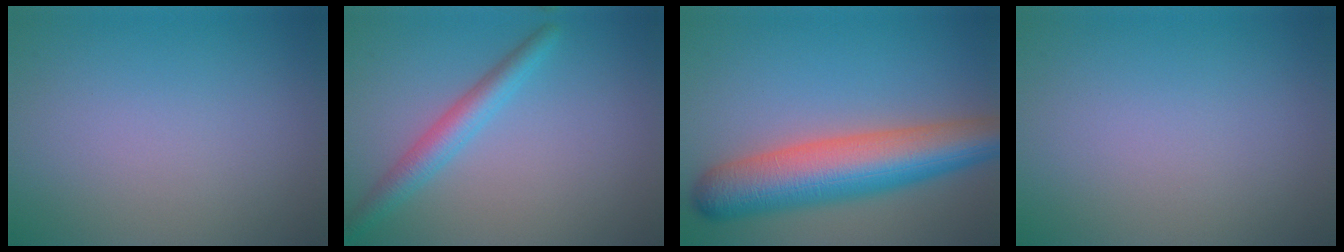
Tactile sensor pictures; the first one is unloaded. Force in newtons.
{"total": 3.1, "press": 3.1, "slide": 0.1}
{"total": 10.2, "press": 10.2, "slide": 0.4}
{"total": 0.0}